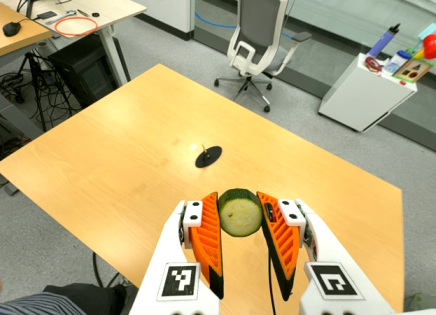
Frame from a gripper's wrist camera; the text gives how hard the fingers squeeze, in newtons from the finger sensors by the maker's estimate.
{"total": 11.4, "left": 12.6, "right": 10.1}